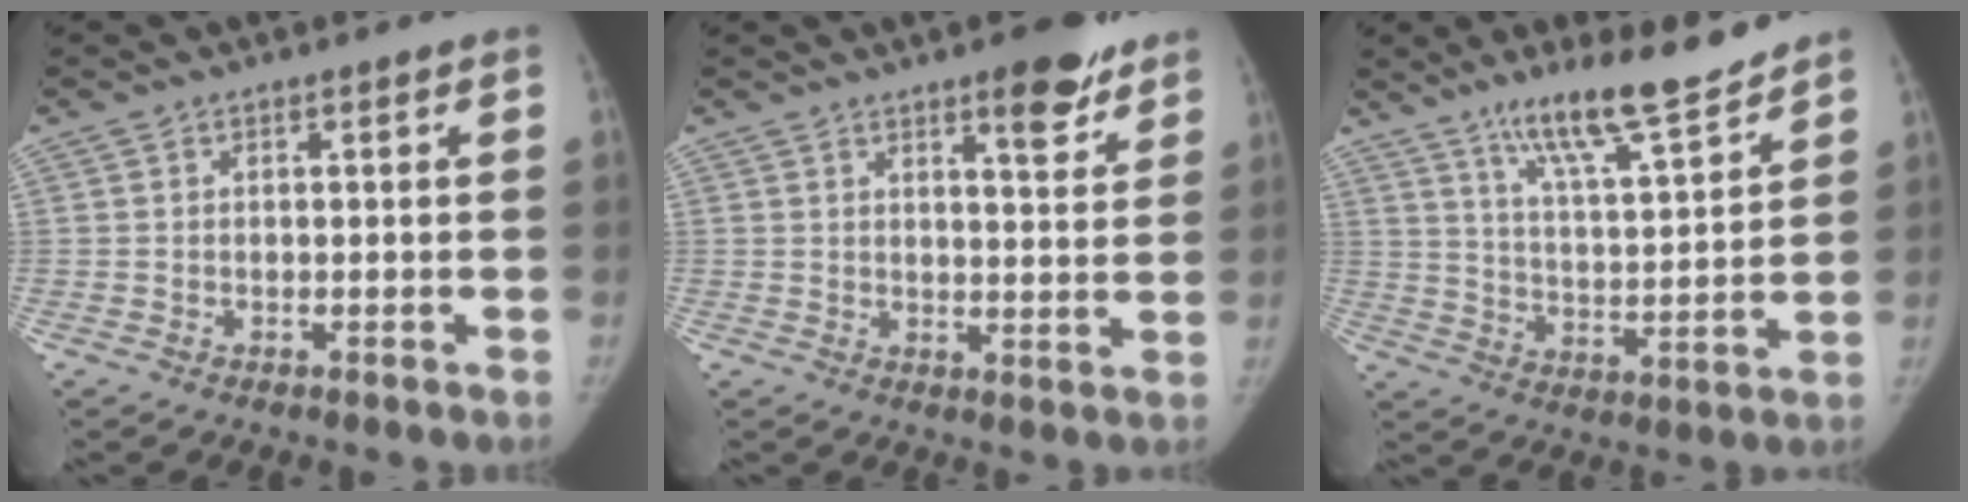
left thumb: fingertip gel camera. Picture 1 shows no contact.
{"total": 8.1, "force": [5.5, 2.5, 5.4], "torque": [-0.052, -0.033, 0.074]}
{"total": 14.0, "force": [11.0, 2.1, 8.4], "torque": [-0.124, -0.070, 0.189]}